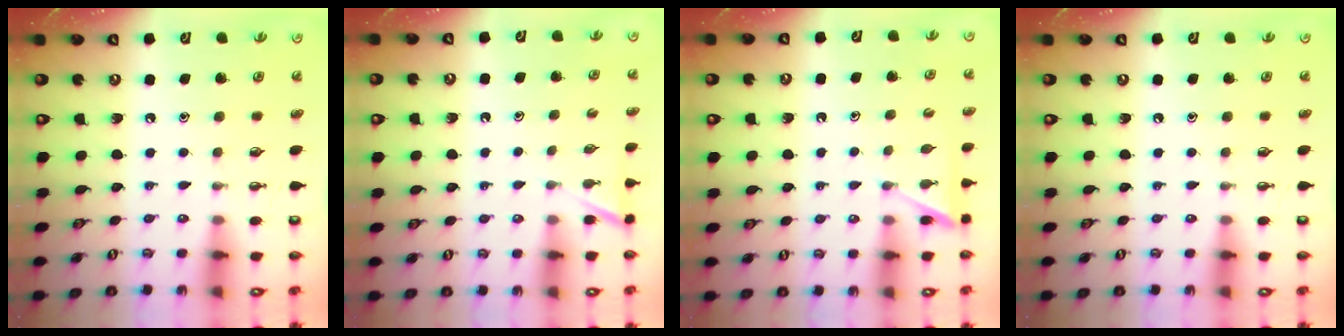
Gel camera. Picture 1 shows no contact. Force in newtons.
{"total": 2.4, "press": 2.4, "slide": 0.2}
{"total": 5.7, "press": 5.7, "slide": 0.5}
{"total": 0.0}